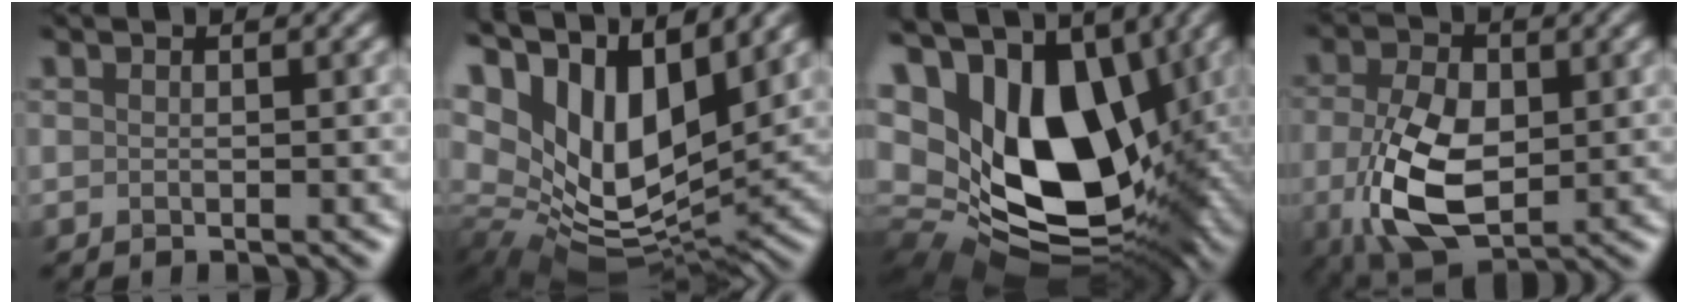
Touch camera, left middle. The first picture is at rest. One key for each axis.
{"total": 12.6, "fx": 6.4, "fy": 6.3, "fz": 8.9, "tx": -0.181, "ty": 0.016, "tz": 0.113}
{"total": 18.4, "fx": 3.5, "fy": 11.8, "fz": 13.7, "tx": -0.250, "ty": -0.018, "tz": 0.080}
{"total": 7.6, "fx": -1.0, "fy": 4.3, "fz": 6.2, "tx": -0.143, "ty": -0.012, "tz": -0.017}